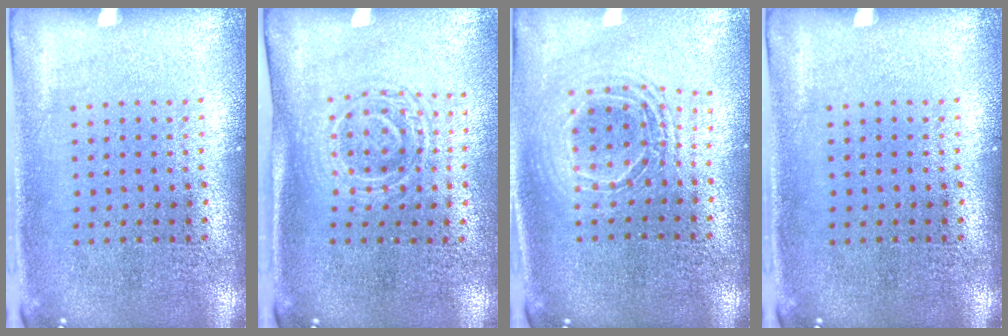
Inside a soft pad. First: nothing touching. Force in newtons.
{"total": 1.7, "press": 1.3, "slide": 1.0}
{"total": 1.7, "press": 1.4, "slide": 0.9}
{"total": 0.0}